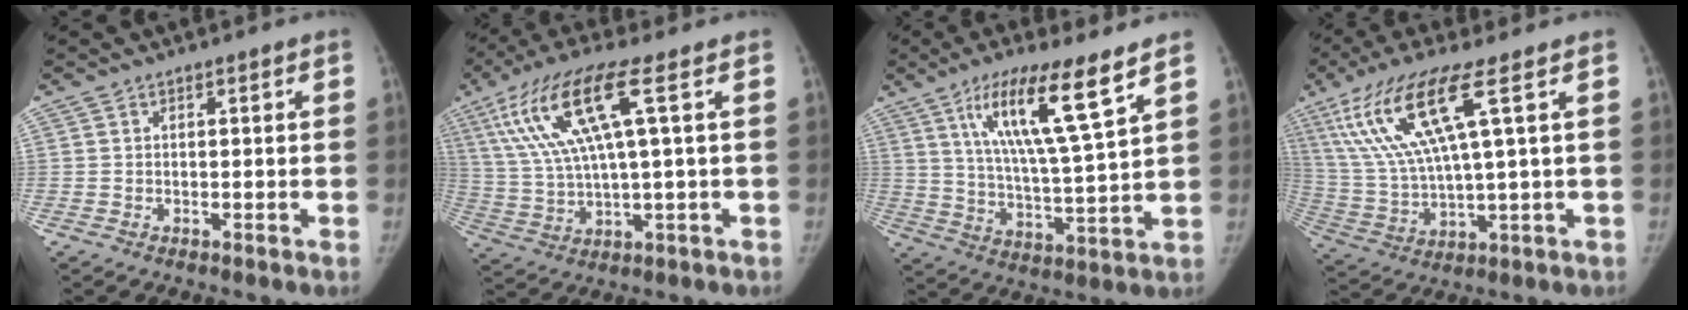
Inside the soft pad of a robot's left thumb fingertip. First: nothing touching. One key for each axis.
{"total": 14.7, "fx": 5.2, "fy": 2.4, "fz": 13.5, "tx": -0.308, "ty": 0.006, "tz": 0.105}
{"total": 15.3, "fx": 8.4, "fy": 1.7, "fz": 12.7, "tx": -0.223, "ty": -0.041, "tz": 0.153}
{"total": 16.1, "fx": 6.7, "fy": 2.4, "fz": 14.4, "tx": -0.330, "ty": -0.014, "tz": 0.137}